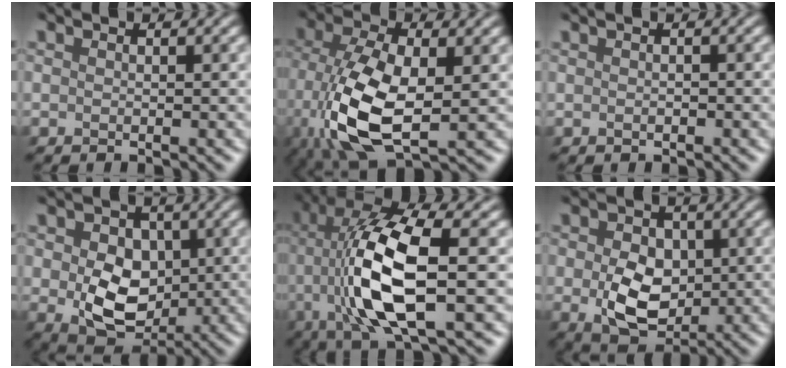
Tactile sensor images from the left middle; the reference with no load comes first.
{"total": 9.8, "force": [-1.9, 4.8, 8.3], "torque": [-0.202, -0.015, -0.037]}
{"total": 0.0}
{"total": 7.3, "force": [-0.3, 5.2, 5.0], "torque": [-0.090, -0.014, -0.001]}
{"total": 10.4, "force": [-0.5, 3.2, 9.8], "torque": [-0.216, 0.004, -0.009]}
{"total": 5.5, "force": [-0.5, 3.8, 4.0], "torque": [-0.079, -0.007, -0.010]}